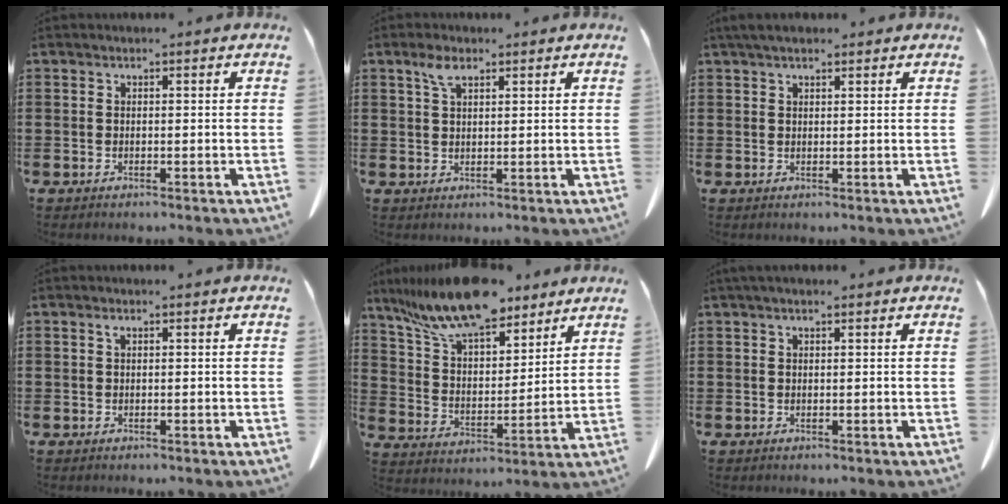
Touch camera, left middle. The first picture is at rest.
{"total": 3.1, "force": [1.9, 1.3, 2.1], "torque": [-0.048, 0.007, 0.034]}
{"total": 2.7, "force": [1.9, 0.9, 1.6], "torque": [-0.037, 0.007, 0.036]}
{"total": 0.6, "force": [0.2, 0.3, 0.4], "torque": [-0.011, 0.001, 0.005]}
{"total": 12.7, "force": [10.3, 3.6, 6.5], "torque": [-0.152, -0.034, 0.187]}
{"total": 1.0, "force": [0.5, 0.4, 0.8], "torque": [-0.016, 0.004, 0.008]}